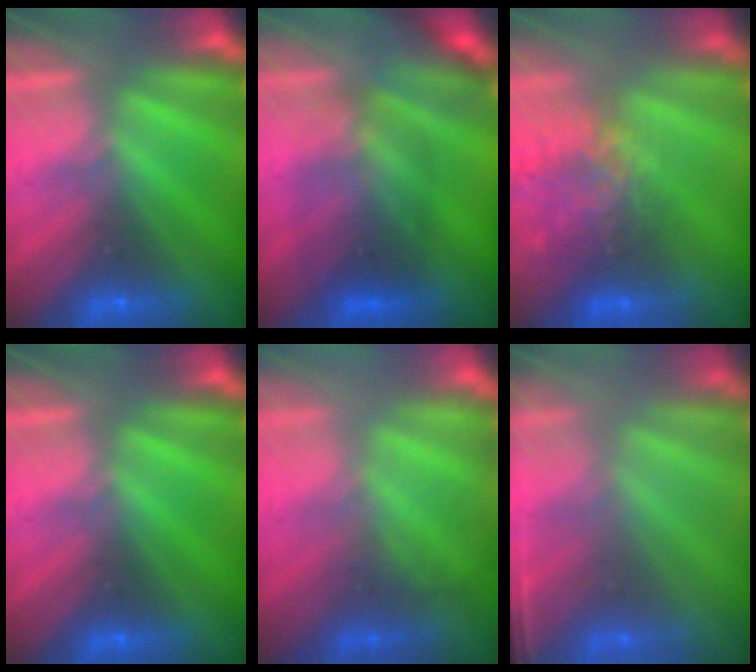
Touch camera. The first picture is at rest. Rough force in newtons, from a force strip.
{"total": 2.7}
{"total": 10.6}
{"total": 0.0}
{"total": 2.5}
{"total": 1.0}